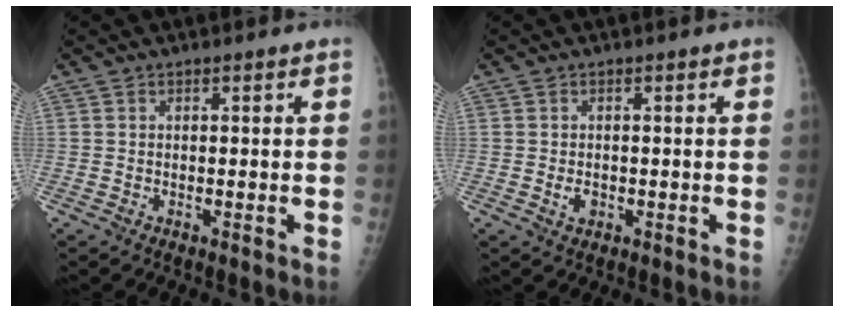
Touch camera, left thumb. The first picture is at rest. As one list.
[{"total": 1.8, "force": [-0.4, 1.3, 1.2], "torque": [-0.017, 0.000, -0.003]}]